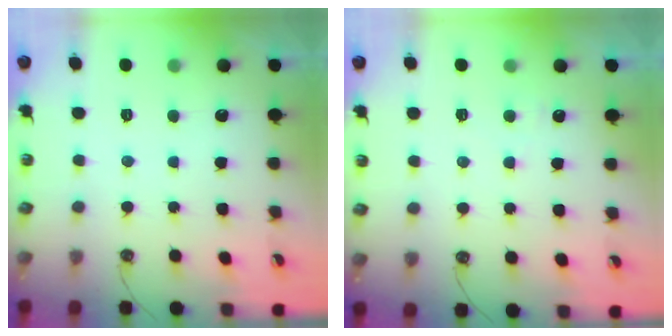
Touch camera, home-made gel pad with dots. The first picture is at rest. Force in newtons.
{"total": 5.4, "press": 5.4, "slide": 0.4}